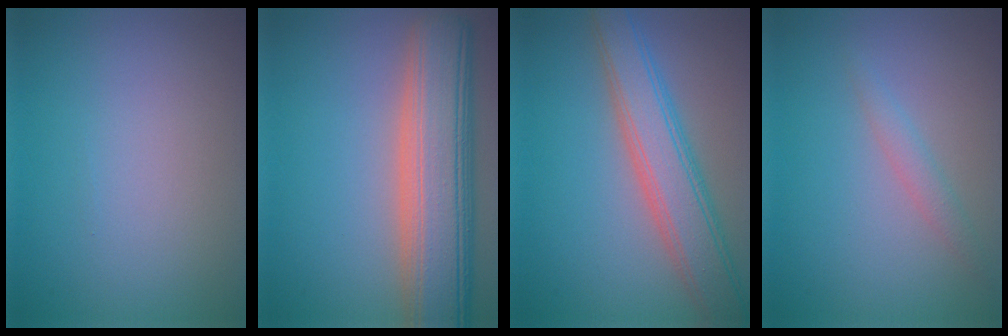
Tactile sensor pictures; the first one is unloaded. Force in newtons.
{"total": 9.9, "press": 9.8, "slide": 1.1}
{"total": 6.0, "press": 6.0, "slide": 0.3}
{"total": 1.4, "press": 1.4, "slide": 0.1}